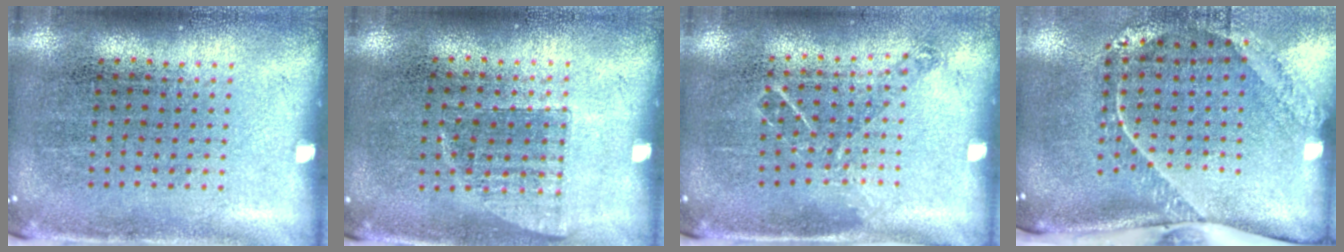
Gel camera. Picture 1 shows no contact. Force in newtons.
{"total": 0.7, "press": 0.7, "slide": 0.3}
{"total": 0.8, "press": 0.8, "slide": 0.2}
{"total": 2.5, "press": 1.7, "slide": 1.9}